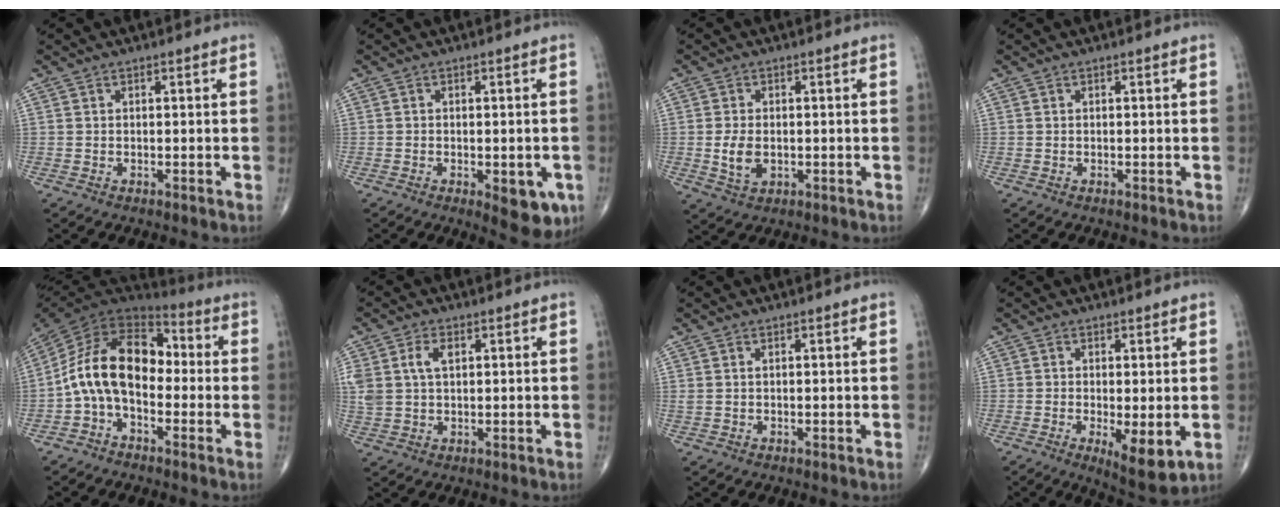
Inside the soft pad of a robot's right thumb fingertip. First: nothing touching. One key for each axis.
{"total": 7.2, "fx": -2.5, "fy": 3.1, "fz": 6.0, "tx": -0.055, "ty": -0.004, "tz": -0.025}
{"total": 4.7, "fx": -0.5, "fy": 3.0, "fz": 3.6, "tx": -0.066, "ty": -0.005, "tz": -0.003}
{"total": 0.0}
{"total": 15.5, "fx": -2.0, "fy": 9.6, "fz": 12.0, "tx": -0.197, "ty": 0.059, "tz": -0.050}
{"total": 6.7, "fx": 2.1, "fy": 4.1, "fz": 4.8, "tx": -0.109, "ty": 0.005, "tz": 0.045}
{"total": 0.6, "fx": 0.3, "fy": 0.3, "fz": 0.5, "tx": -0.013, "ty": 0.009, "tz": 0.009}
{"total": 7.4, "fx": -1.7, "fy": 2.5, "fz": 6.8, "tx": -0.103, "ty": -0.023, "tz": -0.022}